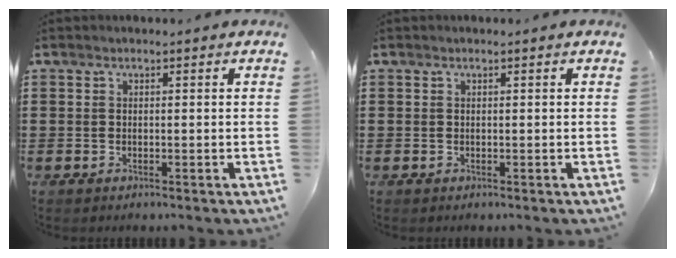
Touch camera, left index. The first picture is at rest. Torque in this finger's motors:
{"motor_torque": [-0.42, 0.81, -0.07, -0.01]}